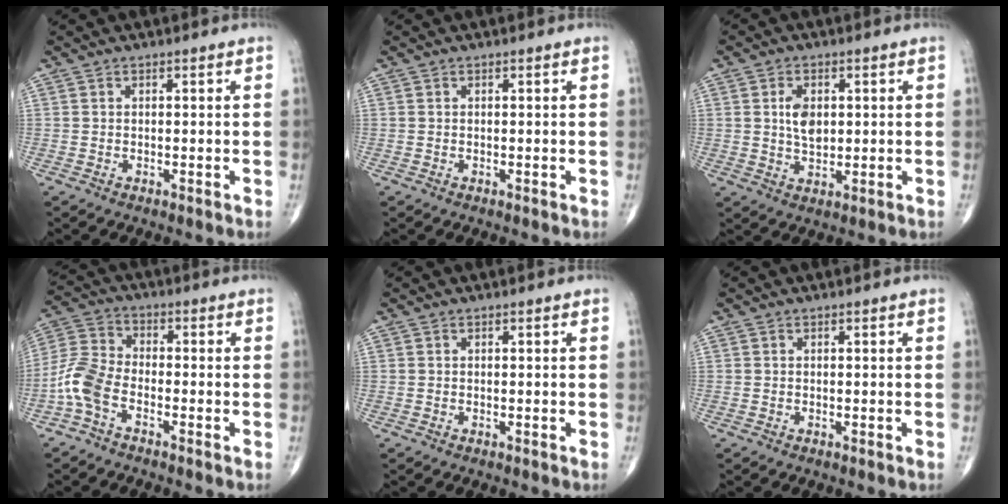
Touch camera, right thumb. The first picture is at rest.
{"total": 0.0}
{"total": 5.3, "force": [1.0, 3.3, 4.0], "torque": [-0.062, -0.008, 0.020]}
{"total": 7.6, "force": [-3.4, 3.9, 5.6], "torque": [-0.129, 0.025, -0.081]}
{"total": 0.0}
{"total": 0.0}